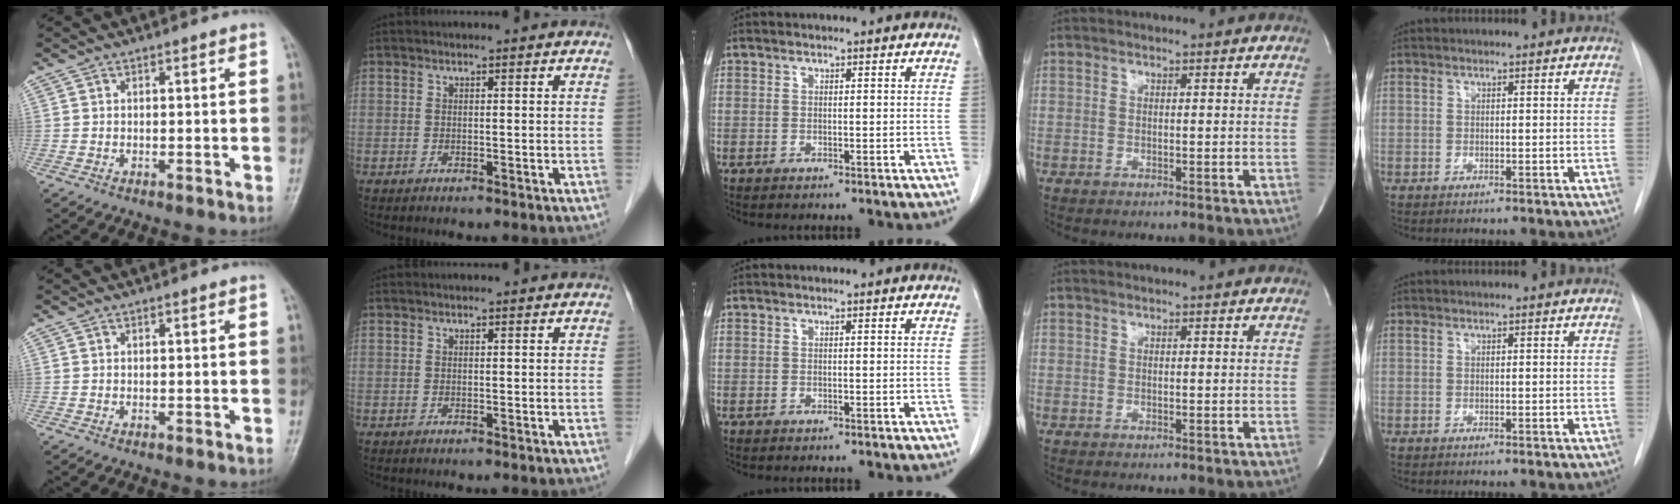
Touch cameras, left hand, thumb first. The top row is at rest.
{}